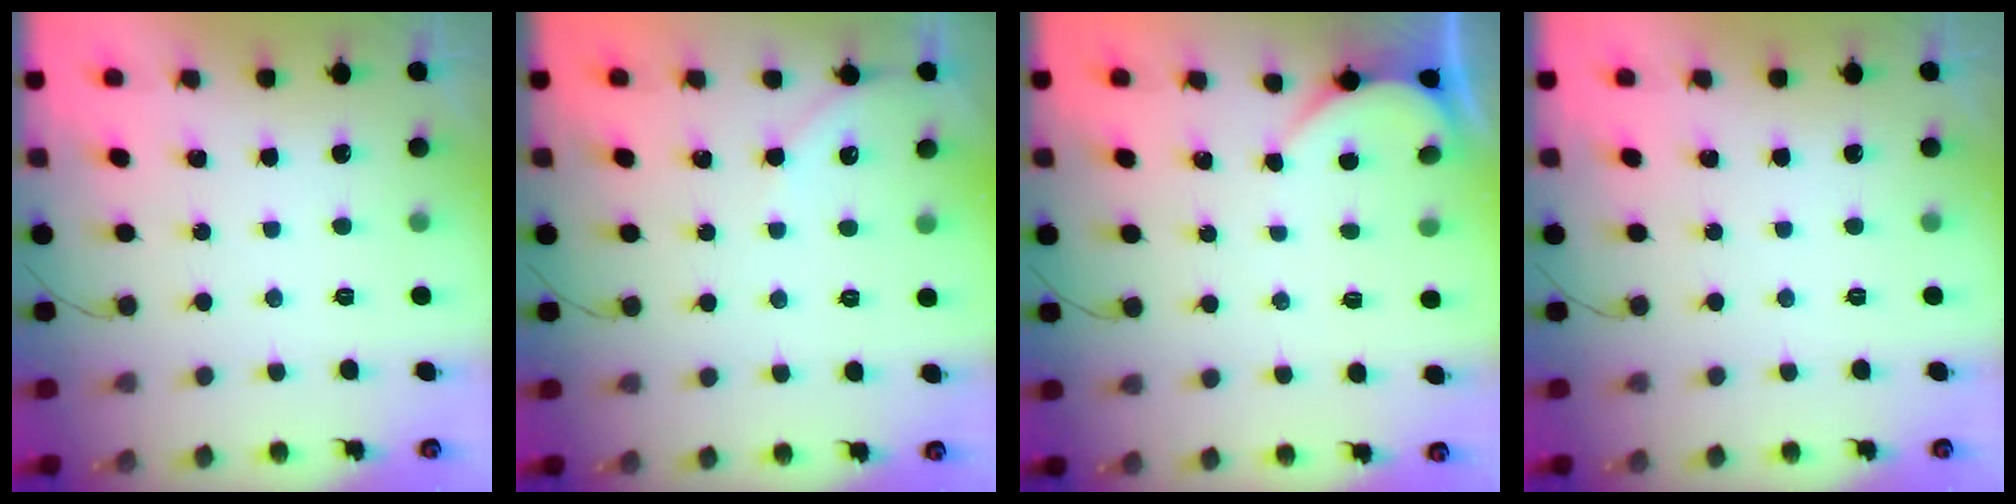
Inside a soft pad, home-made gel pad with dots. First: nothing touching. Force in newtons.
{"total": 3.1, "press": 3.1, "slide": 0.5}
{"total": 1.3, "press": 1.3, "slide": 0.1}
{"total": 0.0}